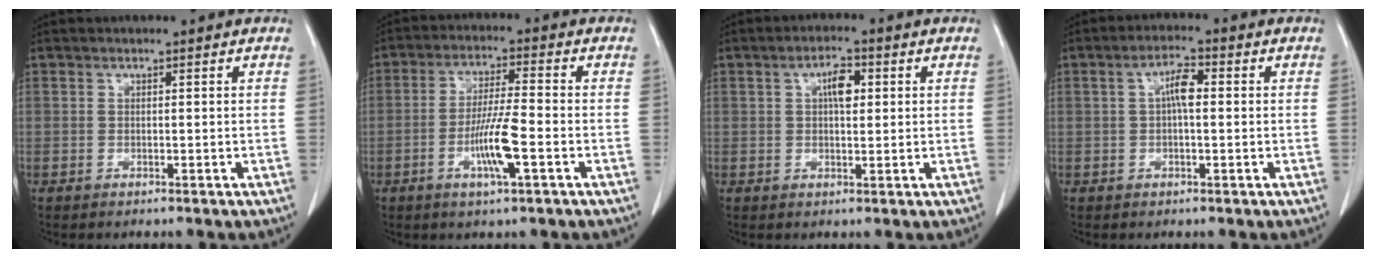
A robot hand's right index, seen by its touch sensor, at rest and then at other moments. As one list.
[{"total": 7.9, "force": [-2.7, 0.3, 7.4], "torque": [-0.141, -0.006, -0.051]}, {"total": 3.9, "force": [1.0, 1.6, 3.4], "torque": [-0.059, 0.007, 0.015]}, {"total": 3.9, "force": [0.5, 1.1, 3.7], "torque": [-0.068, 0.011, 0.005]}]